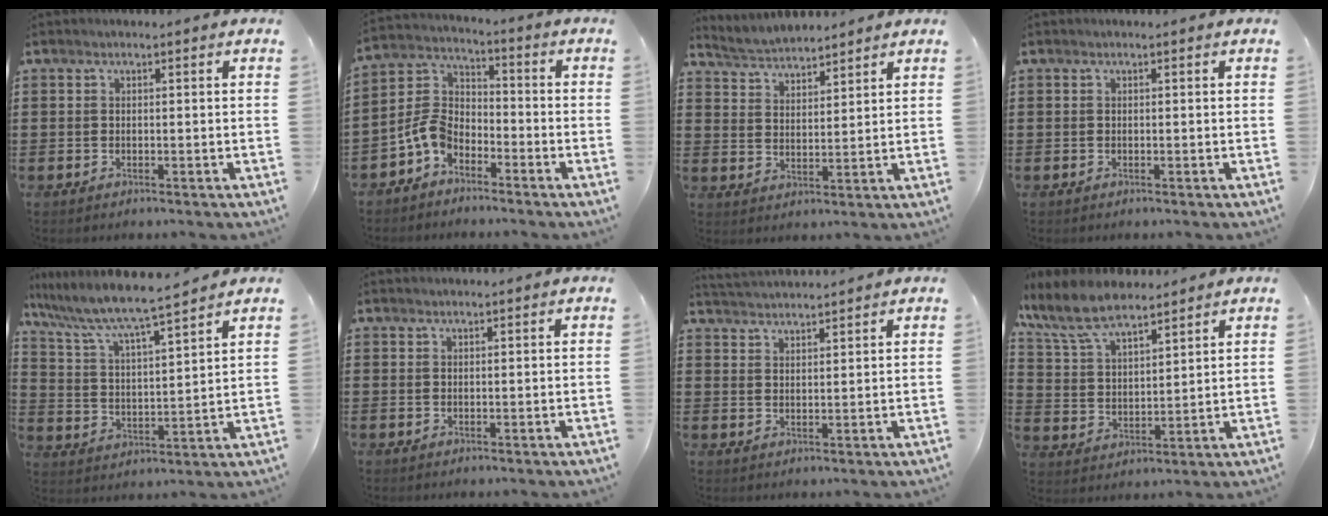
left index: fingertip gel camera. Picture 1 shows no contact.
{"total": 6.3, "force": [-3.9, 3.8, 3.1], "torque": [-0.103, -0.003, -0.090]}
{"total": 3.6, "force": [3.6, 0.4, -0.1], "torque": [-0.016, -0.013, 0.064]}
{"total": 0.0}
{"total": 6.5, "force": [5.9, 0.0, 2.7], "torque": [-0.080, -0.039, 0.094]}
{"total": 0.5, "force": [0.5, 0.1, 0.0], "torque": [-0.002, 0.001, 0.011]}
{"total": 2.4, "force": [2.4, -0.2, -0.3], "torque": [-0.003, -0.006, 0.046]}
{"total": 8.9, "force": [7.7, 2.4, 3.8], "torque": [-0.104, -0.022, 0.141]}